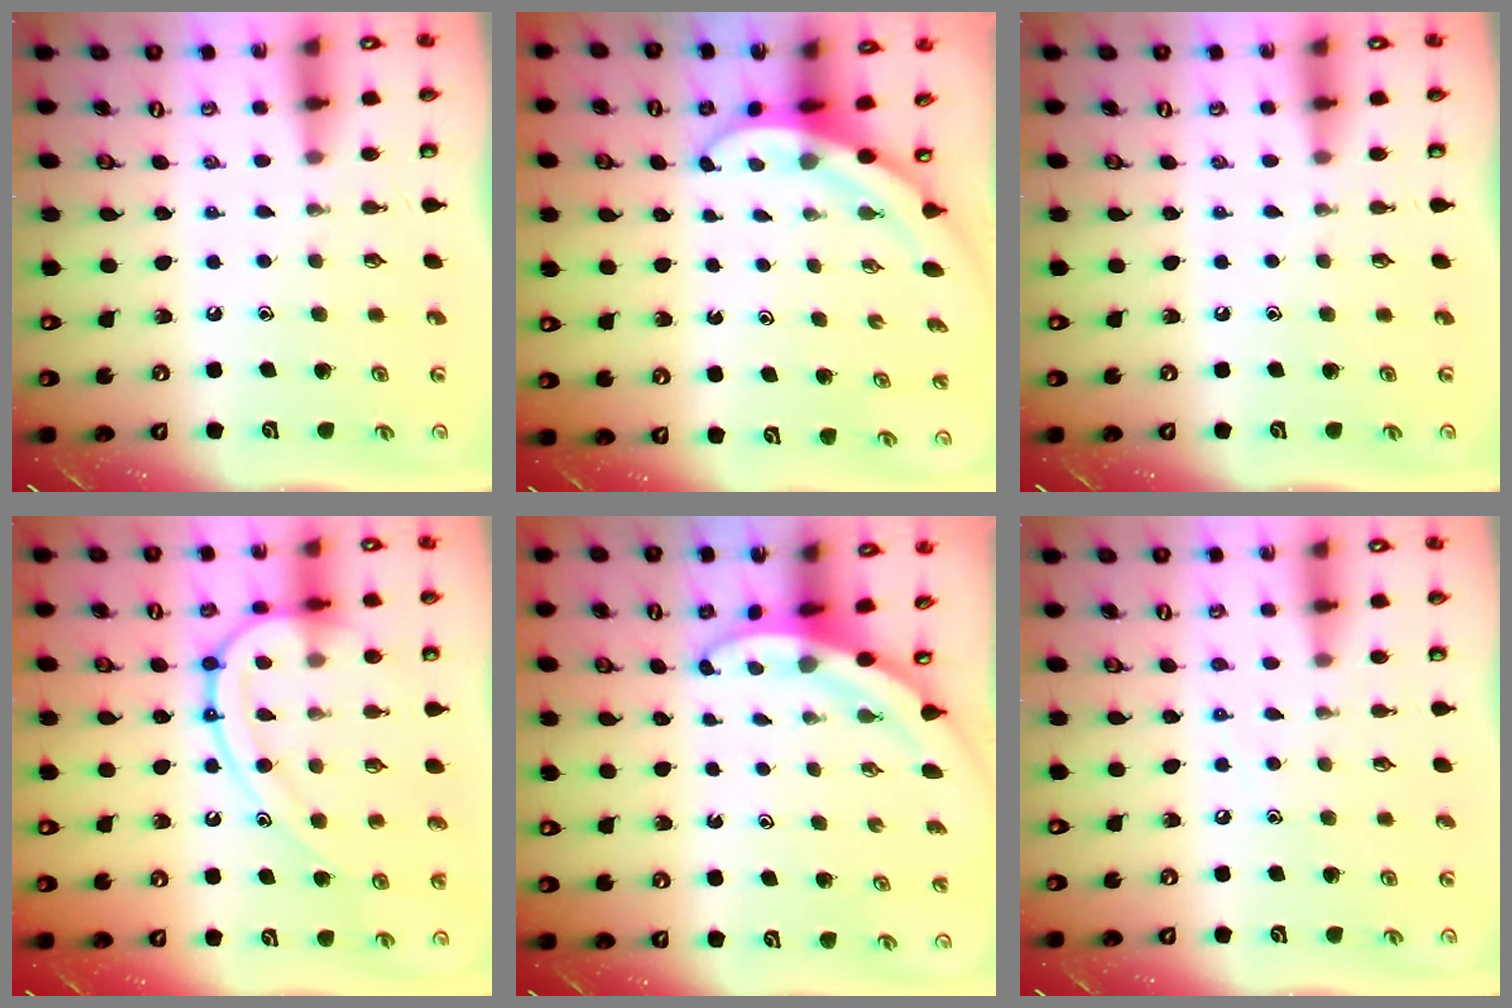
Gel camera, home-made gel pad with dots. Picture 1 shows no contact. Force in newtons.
{"total": 3.8, "press": 3.8, "slide": 0.2}
{"total": 0.0}
{"total": 16.0, "press": 16.0, "slide": 1.5}
{"total": 3.5, "press": 3.5, "slide": 0.2}
{"total": 4.9, "press": 4.8, "slide": 0.8}